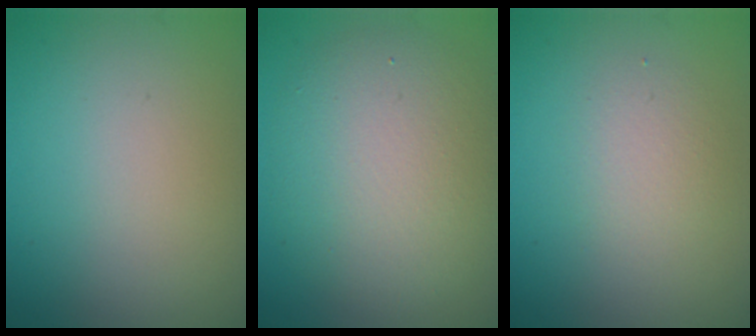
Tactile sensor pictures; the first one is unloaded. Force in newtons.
{"total": 7.6, "press": 7.6, "slide": 0.4}
{"total": 2.1, "press": 2.1, "slide": 0.0}